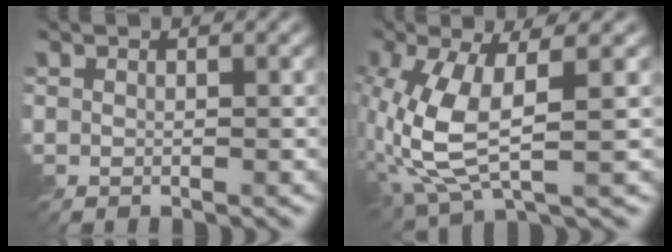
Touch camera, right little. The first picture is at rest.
{"total": 7.3, "force": [-1.2, 3.0, 6.6], "torque": [-0.166, -0.006, -0.021]}